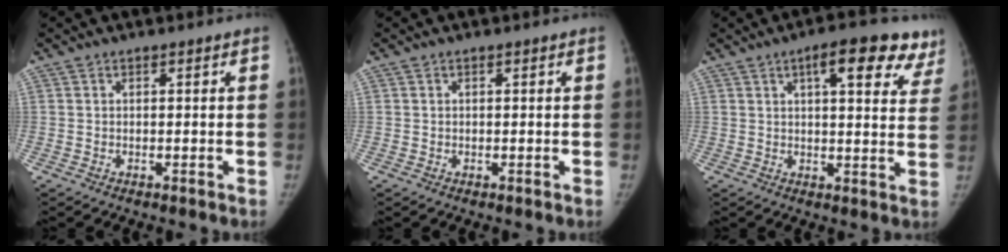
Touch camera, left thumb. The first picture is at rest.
{"total": 0.0}
{"total": 14.4, "force": [8.4, 5.1, 10.5], "torque": [-0.095, -0.020, 0.095]}